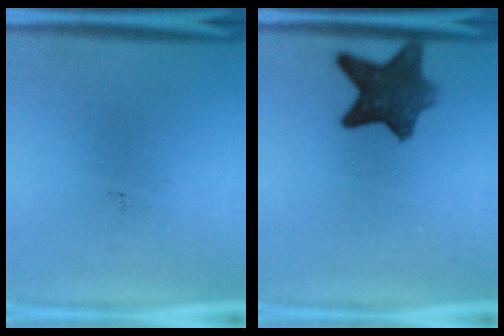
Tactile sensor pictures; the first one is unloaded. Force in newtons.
{"total": 9.3}